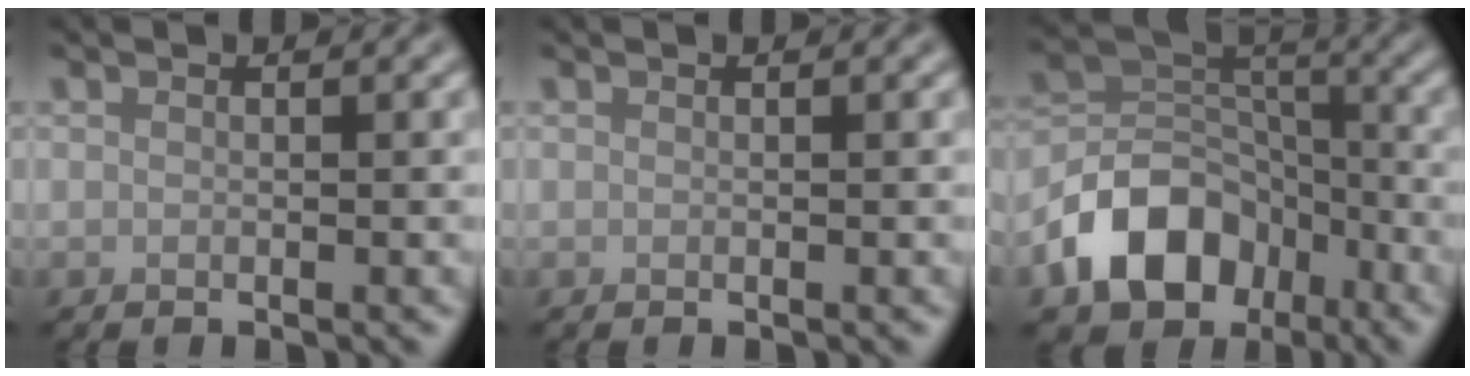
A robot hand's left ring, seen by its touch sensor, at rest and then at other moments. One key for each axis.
{"total": 0.0}
{"total": 8.9, "fx": -4.7, "fy": 6.2, "fz": 4.3, "tx": -0.071, "ty": -0.002, "tz": -0.093}